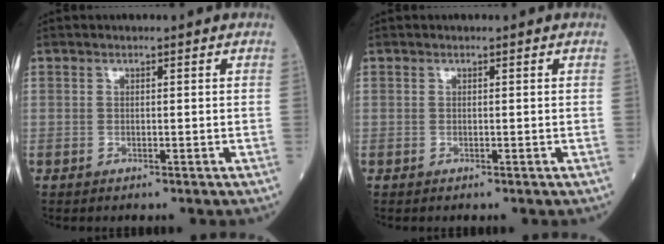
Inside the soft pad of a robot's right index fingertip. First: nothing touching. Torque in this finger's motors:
{"motor_torque": [0.02, -0.01, 0.02, 0.01]}